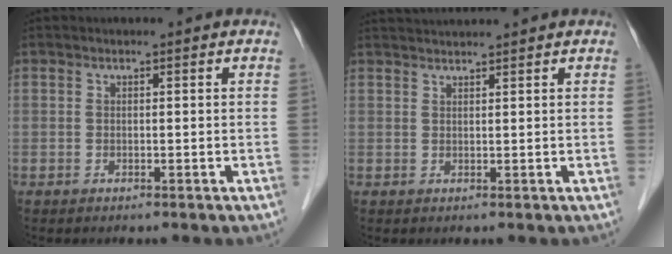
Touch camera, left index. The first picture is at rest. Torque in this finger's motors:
{"motor_torque": [-0.63, -1.50, 0.09, 0.03]}